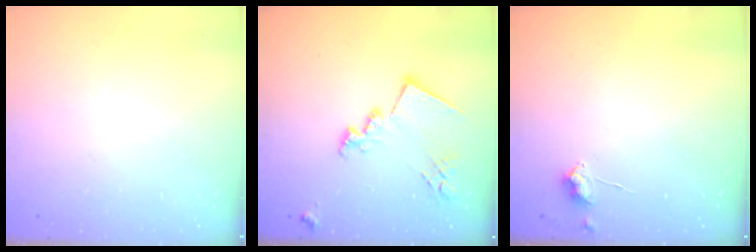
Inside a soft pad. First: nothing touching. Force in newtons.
{"total": 15.2, "press": 15.2, "slide": 0.8}
{"total": 4.1, "press": 4.1, "slide": 0.5}